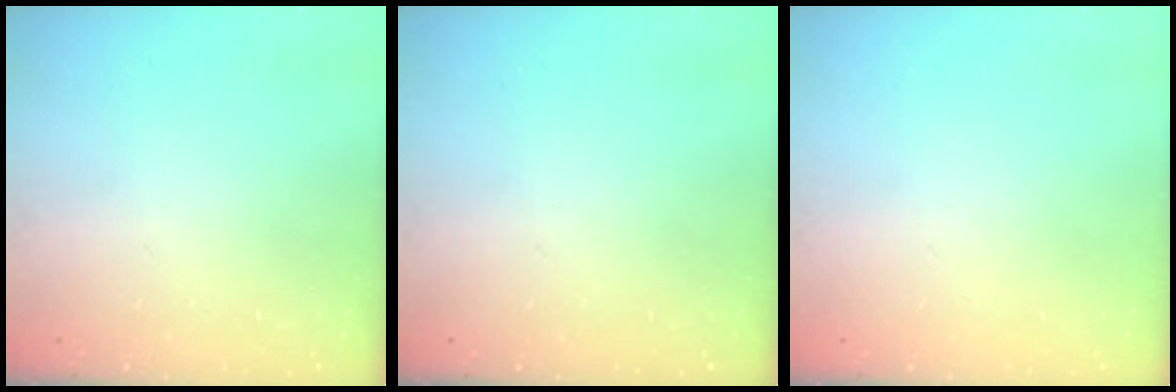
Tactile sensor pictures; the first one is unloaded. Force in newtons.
{"total": 0.0}
{"total": 0.0}